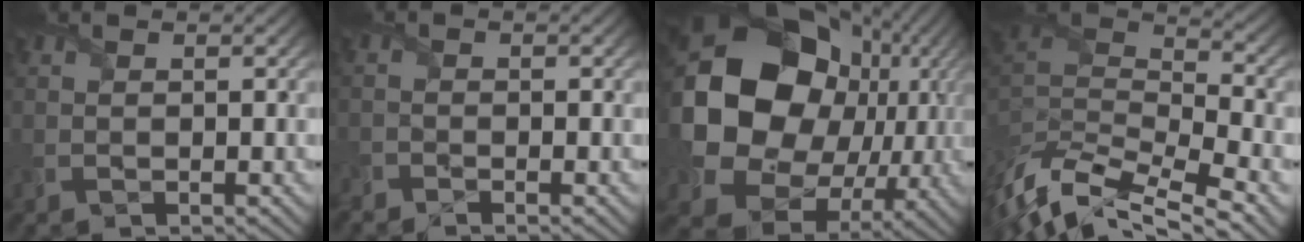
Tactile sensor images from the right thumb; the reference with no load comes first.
{"total": 1.5, "force": [-1.5, 0.0, 0.2], "torque": [-0.007, -0.006, -0.037]}
{"total": 23.2, "force": [2.9, 18.9, 13.2], "torque": [-0.304, -0.047, 0.075]}
{"total": 11.6, "force": [-6.7, 3.7, 8.7], "torque": [-0.201, -0.007, -0.118]}